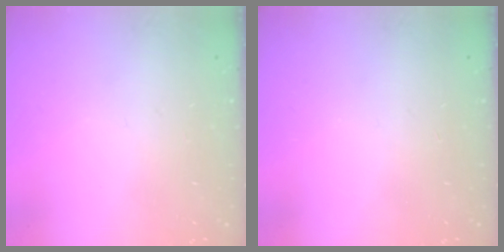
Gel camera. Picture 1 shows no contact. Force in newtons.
{"total": 0.0}